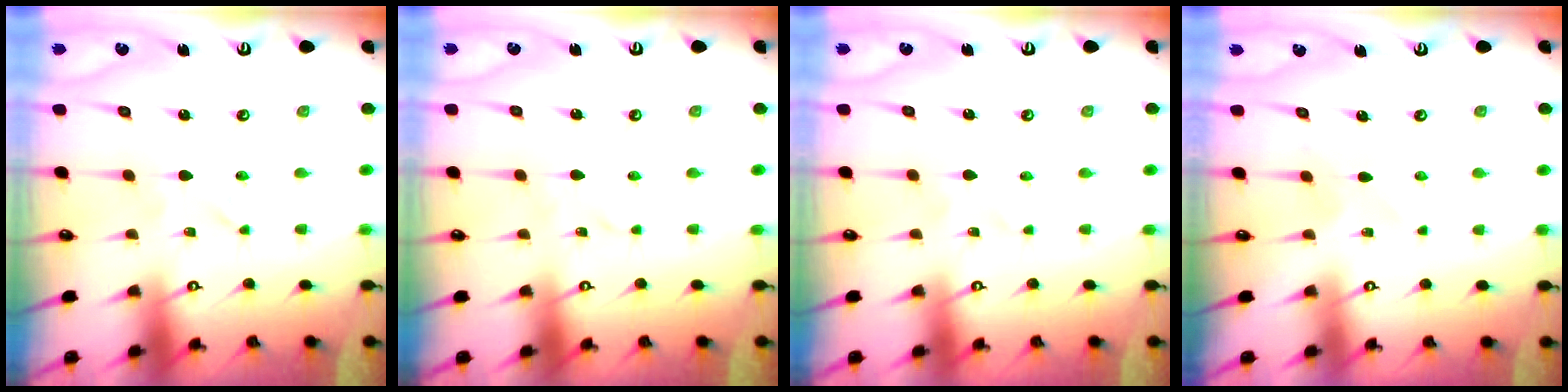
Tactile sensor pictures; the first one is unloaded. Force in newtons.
{"total": 1.8, "press": 1.8, "slide": 0.1}
{"total": 1.6, "press": 1.6, "slide": 0.2}
{"total": 5.5, "press": 5.5, "slide": 0.7}